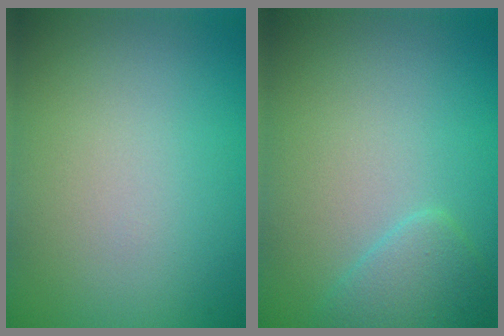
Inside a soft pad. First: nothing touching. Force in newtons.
{"total": 2.2, "press": 2.2, "slide": 0.1}